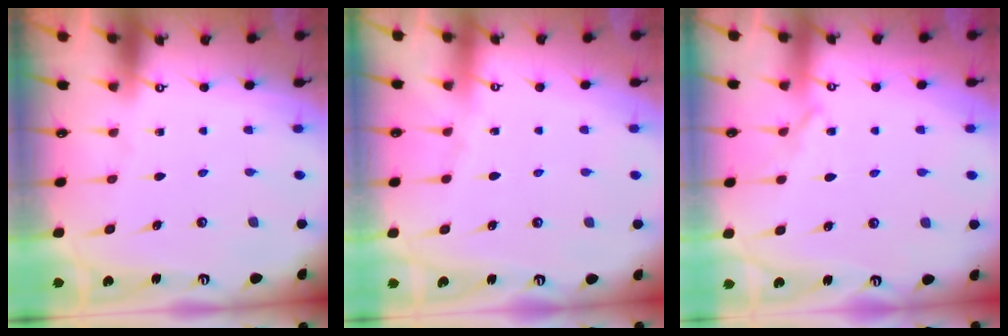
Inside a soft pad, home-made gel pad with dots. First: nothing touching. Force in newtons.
{"total": 2.2, "press": 2.1, "slide": 0.5}
{"total": 4.5, "press": 4.5, "slide": 0.5}